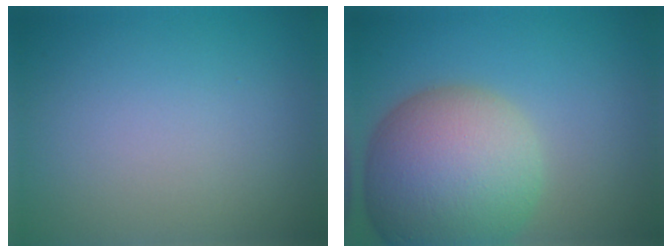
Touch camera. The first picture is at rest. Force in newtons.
{"total": 12.5, "press": 12.5, "slide": 0.8}